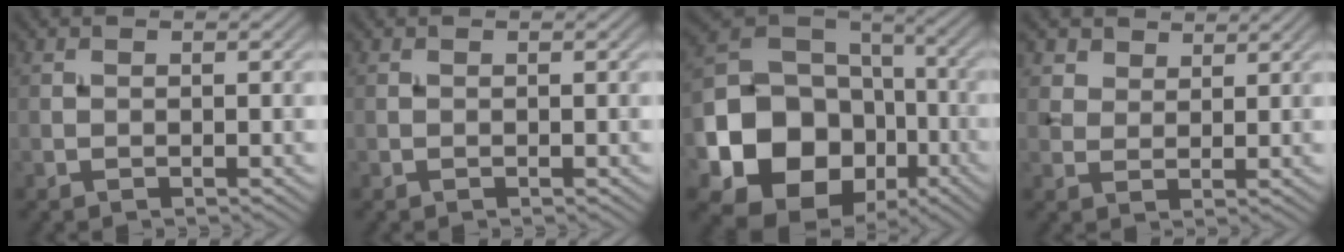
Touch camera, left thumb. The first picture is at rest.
{"total": 0.0}
{"total": 19.8, "force": [-6.9, 15.9, 9.6], "torque": [-0.206, -0.047, -0.140]}
{"total": 3.6, "force": [2.7, 2.1, 1.1], "torque": [-0.034, -0.007, 0.066]}